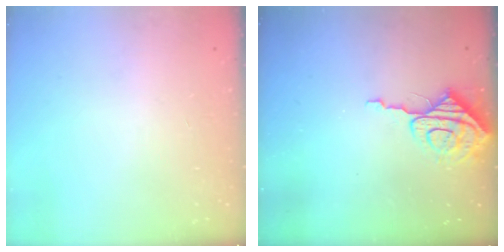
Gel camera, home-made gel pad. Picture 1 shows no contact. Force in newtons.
{"total": 8.4, "press": 8.4, "slide": 0.7}